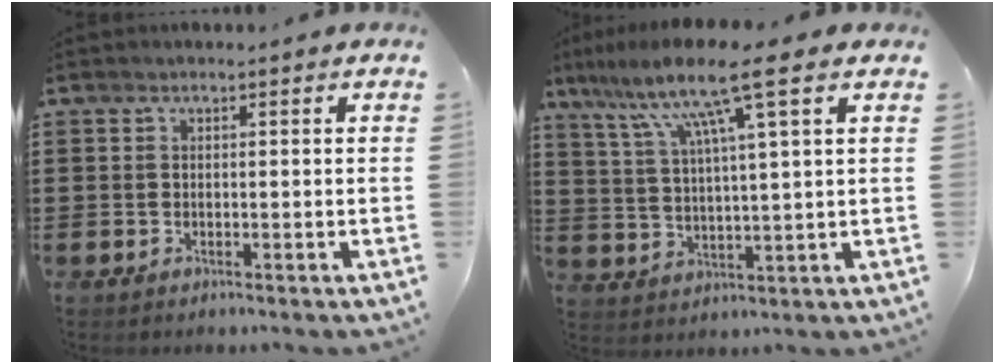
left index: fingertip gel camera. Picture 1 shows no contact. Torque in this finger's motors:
{"motor_torque": [2.14, 0.00, 0.65, 0.13]}